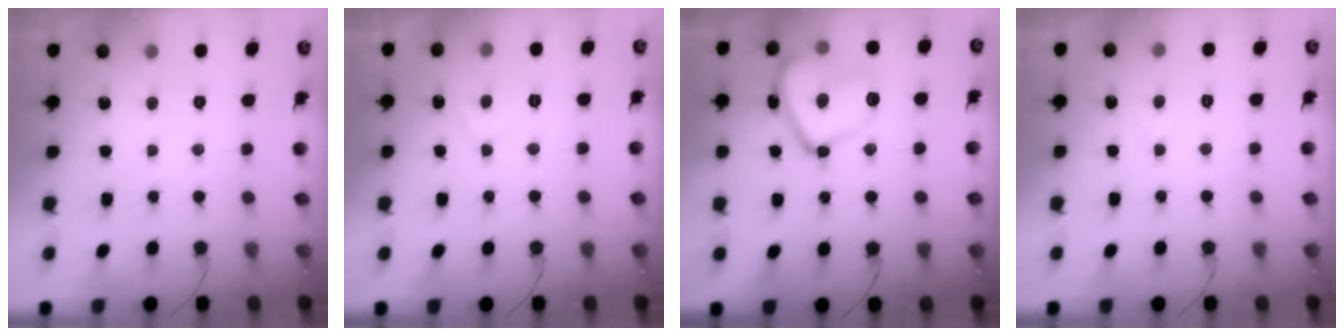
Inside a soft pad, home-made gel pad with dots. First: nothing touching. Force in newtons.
{"total": 5.4, "press": 5.4, "slide": 0.7}
{"total": 16.9, "press": 16.8, "slide": 1.5}
{"total": 2.7, "press": 2.7, "slide": 0.3}